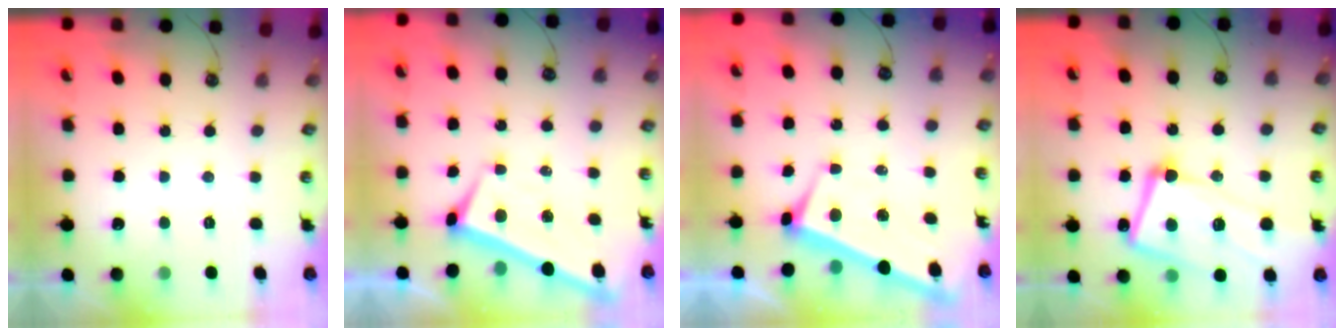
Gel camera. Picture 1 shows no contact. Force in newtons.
{"total": 2.3, "press": 2.2, "slide": 0.2}
{"total": 2.9, "press": 2.8, "slide": 0.9}
{"total": 15.1, "press": 14.9, "slide": 2.3}